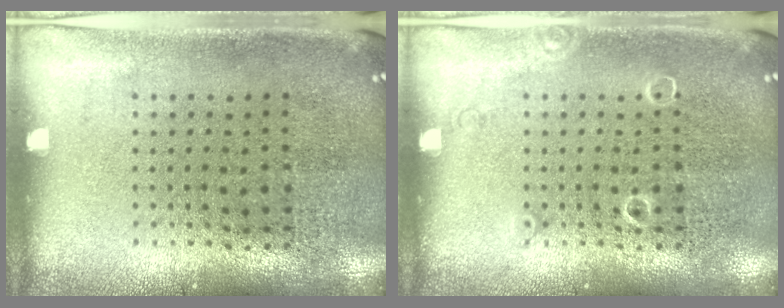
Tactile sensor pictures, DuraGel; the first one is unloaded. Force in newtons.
{"total": 0.7, "press": 0.7, "slide": 0.1}